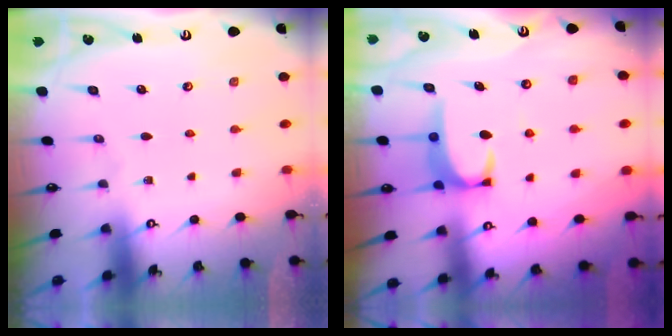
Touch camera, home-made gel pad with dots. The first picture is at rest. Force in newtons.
{"total": 2.7, "press": 2.7, "slide": 0.3}